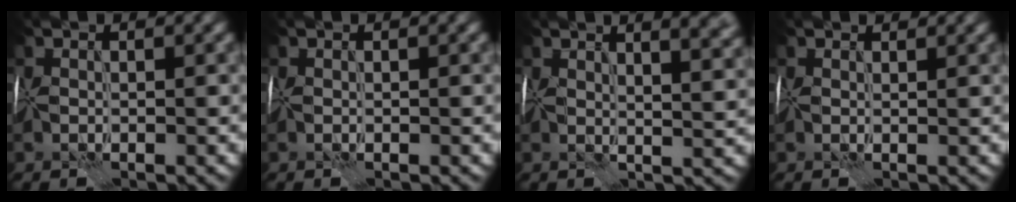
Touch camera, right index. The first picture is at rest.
{"total": 0.0}
{"total": 7.2, "force": [3.9, 2.5, 5.5], "torque": [-0.051, 0.024, 0.037]}
{"total": 1.3, "force": [1.2, 0.4, 0.5], "torque": [-0.014, 0.003, 0.014]}